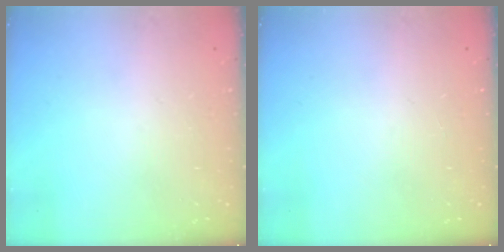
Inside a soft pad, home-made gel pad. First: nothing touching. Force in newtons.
{"total": 0.0}